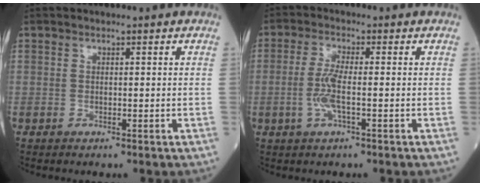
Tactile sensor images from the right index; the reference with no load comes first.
{"total": 4.6, "force": [-1.0, 0.5, 4.4], "torque": [-0.103, -0.002, -0.023]}